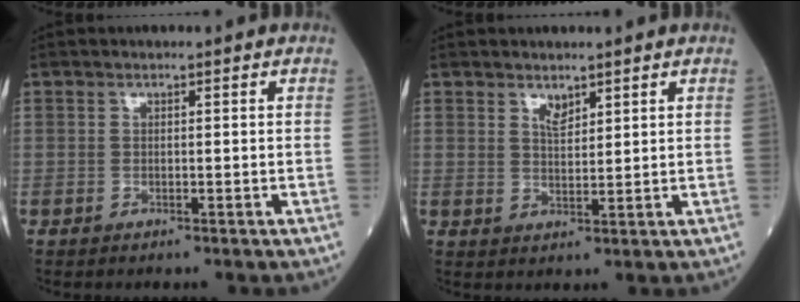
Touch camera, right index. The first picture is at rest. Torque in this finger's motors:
{"motor_torque": [0.06, 0.08, 0.01, 0.01]}